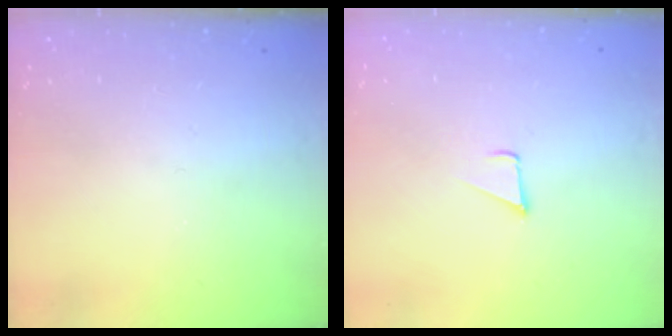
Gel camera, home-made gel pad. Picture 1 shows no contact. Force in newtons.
{"total": 2.3, "press": 2.3, "slide": 0.2}